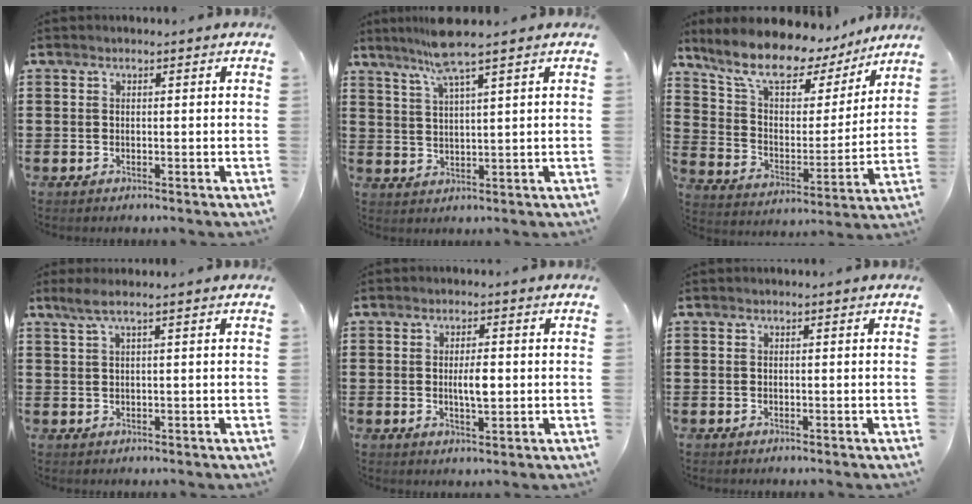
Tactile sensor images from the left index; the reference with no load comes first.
{"total": 6.3, "force": [4.7, -0.7, 4.1], "torque": [-0.094, -0.008, 0.081]}
{"total": 11.3, "force": [9.7, 3.5, 4.7], "torque": [-0.123, -0.063, 0.167]}
{"total": 1.9, "force": [1.0, -0.2, 1.6], "torque": [-0.033, -0.001, 0.018]}
{"total": 3.6, "force": [0.0, 1.2, 3.4], "torque": [-0.056, -0.002, -0.004]}
{"total": 0.0}